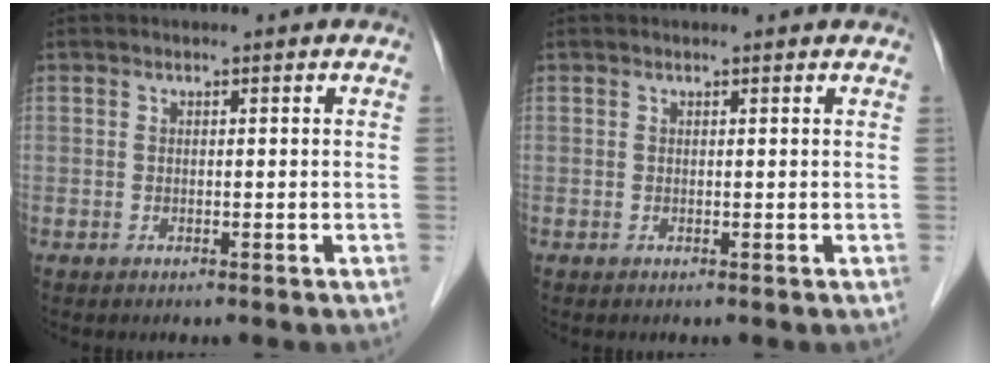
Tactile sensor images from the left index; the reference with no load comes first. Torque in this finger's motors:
{"motor_torque": [0.62, -0.50, -0.03, -0.01]}